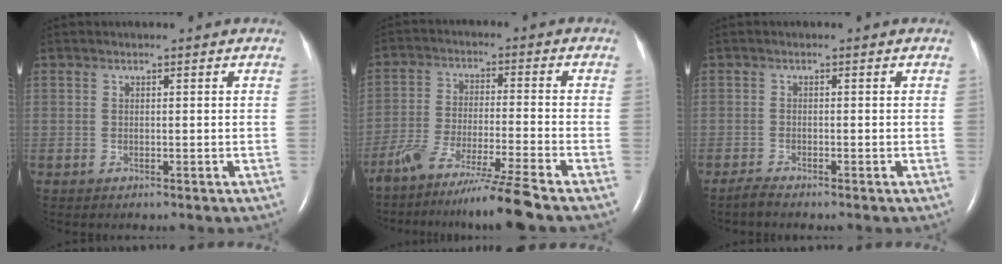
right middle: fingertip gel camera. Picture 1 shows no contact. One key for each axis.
{"total": 10.6, "fx": -8.7, "fy": -1.9, "fz": 5.8, "tx": -0.095, "ty": -0.035, "tz": -0.152}
{"total": 1.2, "fx": -1.1, "fy": -0.2, "fz": 0.3, "tx": -0.018, "ty": -0.004, "tz": -0.023}